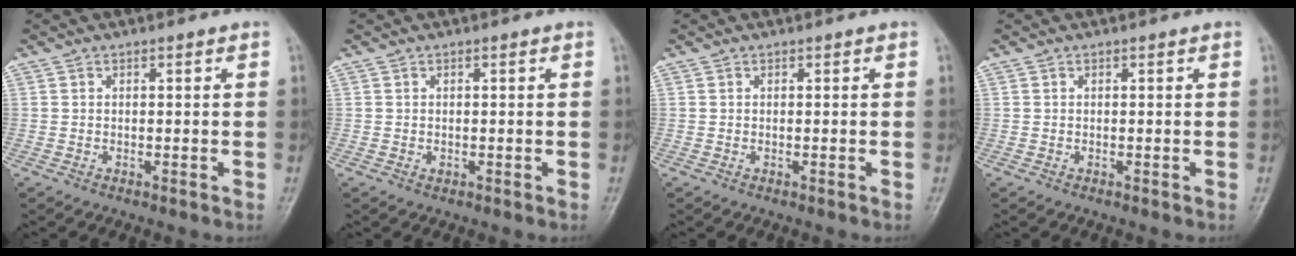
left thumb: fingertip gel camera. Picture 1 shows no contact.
{"total": 0.6, "force": [-0.1, 0.4, 0.5], "torque": [-0.004, 0.001, 0.002]}
{"total": 0.0}
{"total": 0.0}